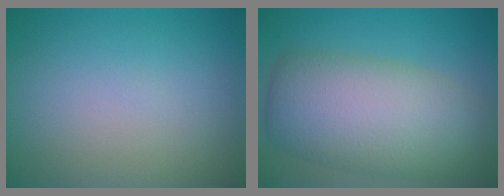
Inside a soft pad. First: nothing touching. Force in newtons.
{"total": 9.7, "press": 9.6, "slide": 0.4}